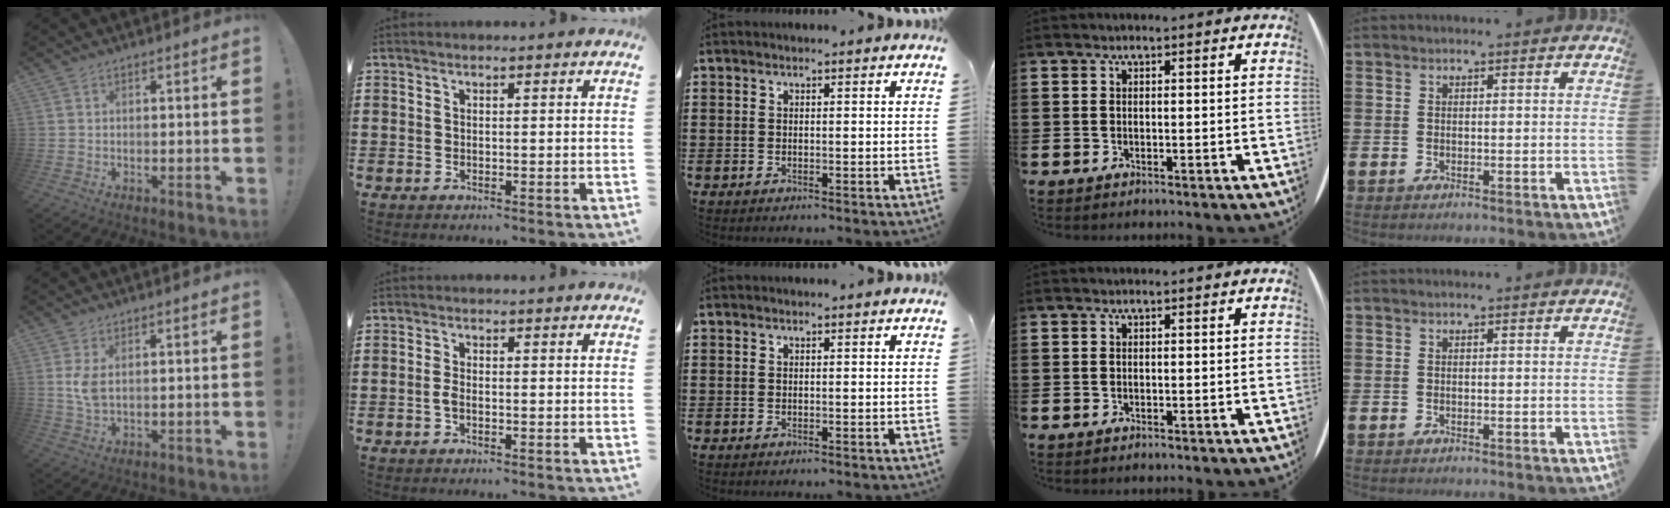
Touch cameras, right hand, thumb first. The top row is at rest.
{"thumb": {"total": 5.0, "force": [1.0, 2.4, 4.3], "torque": [-0.078, -0.002, 0.015]}, "index": {"total": 1.5, "force": [-0.5, 0.5, 1.3], "torque": [-0.033, -0.002, -0.012]}}